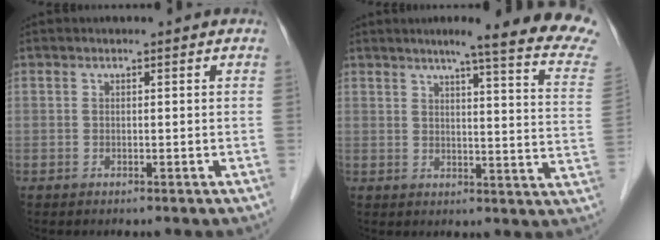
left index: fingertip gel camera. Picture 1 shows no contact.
{"total": 19.3, "force": [16.3, -0.4, 10.3], "torque": [-0.126, -0.055, 0.179]}